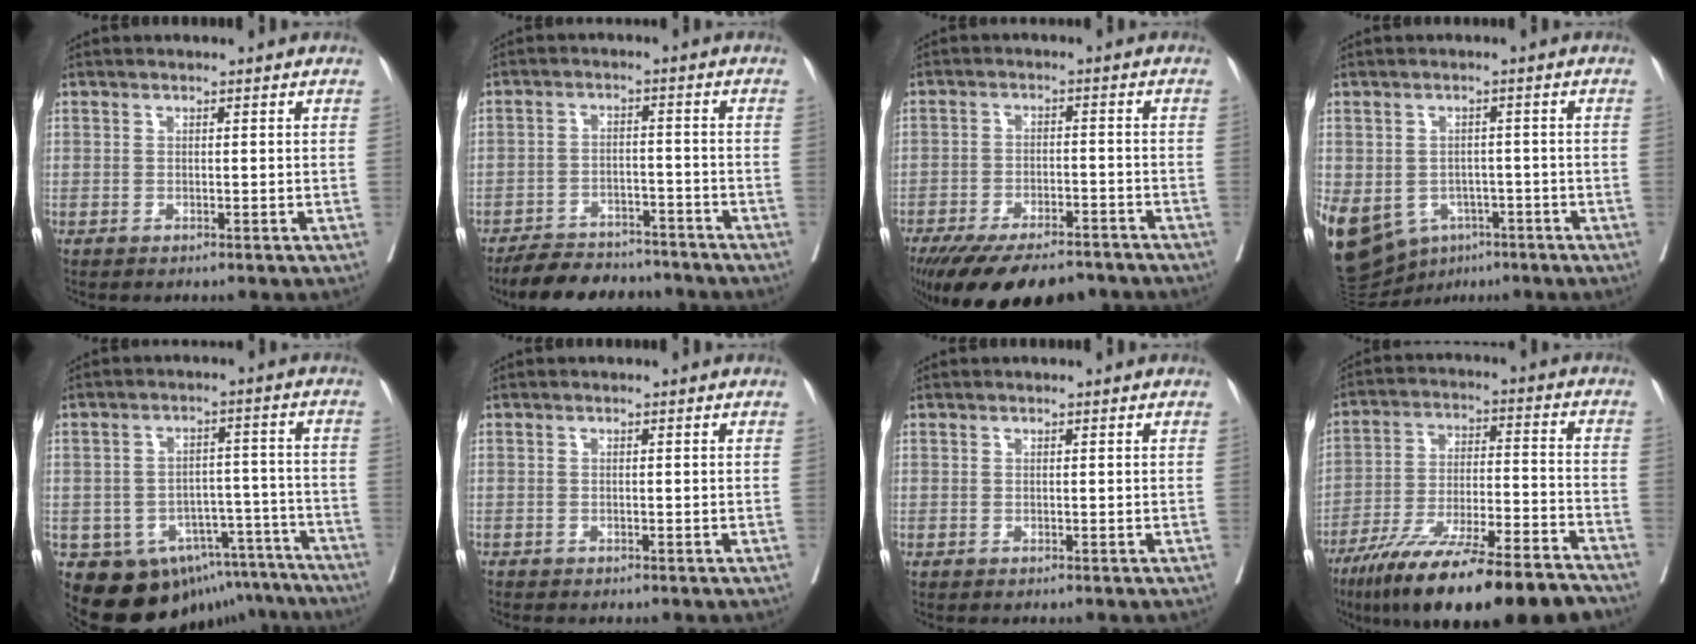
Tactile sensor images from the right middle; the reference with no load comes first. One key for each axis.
{"total": 10.8, "fx": -9.8, "fy": 3.6, "fz": 2.8, "tx": -0.040, "ty": 0.003, "tz": -0.140}
{"total": 17.1, "fx": -13.8, "fy": 5.6, "fz": 8.3, "tx": -0.164, "ty": -0.022, "tz": -0.199}
{"total": 21.2, "fx": -9.2, "fy": 16.3, "fz": 9.9, "tx": -0.307, "ty": -0.012, "tz": -0.124}
{"total": 15.3, "fx": -10.9, "fy": 9.5, "fz": 4.8, "tx": -0.049, "ty": 0.053, "tz": -0.128}
{"total": 0.6, "fx": -0.5, "fy": 0.3, "fz": 0.0, "tx": -0.009, "ty": 0.000, "tz": -0.012}
{"total": 0.0}
{"total": 22.1, "fx": -17.4, "fy": 2.1, "fz": 13.5, "tx": -0.189, "ty": -0.019, "tz": -0.285}